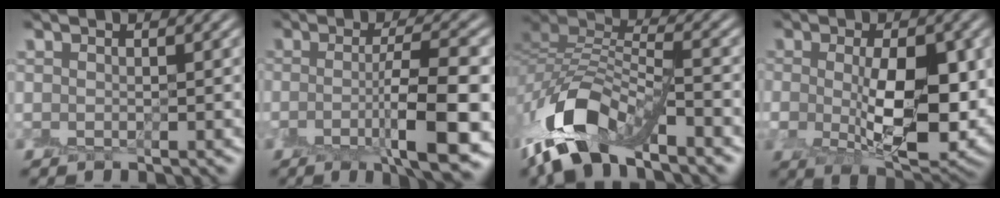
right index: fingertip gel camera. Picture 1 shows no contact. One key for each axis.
{"total": 8.0, "fx": -2.0, "fy": 1.6, "fz": 7.6, "tx": -0.107, "ty": 0.001, "tz": -0.035}
{"total": 10.1, "fx": -6.3, "fy": 4.4, "fz": 6.6, "tx": -0.135, "ty": 0.002, "tz": -0.130}
{"total": 8.5, "fx": -0.4, "fy": 3.7, "fz": 7.7, "tx": -0.126, "ty": -0.014, "tz": 0.006}